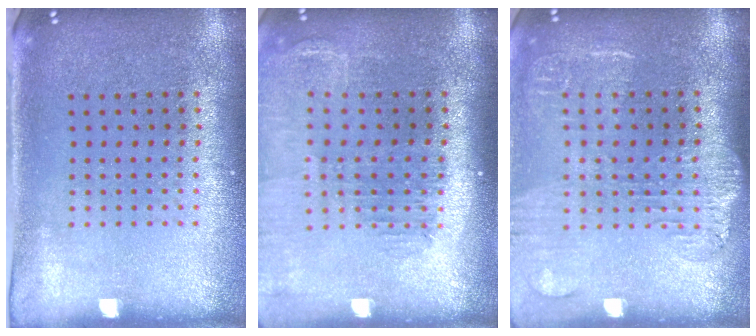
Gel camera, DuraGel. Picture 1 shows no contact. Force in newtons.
{"total": 1.4, "press": 1.3, "slide": 0.3}
{"total": 1.8, "press": 1.5, "slide": 0.9}